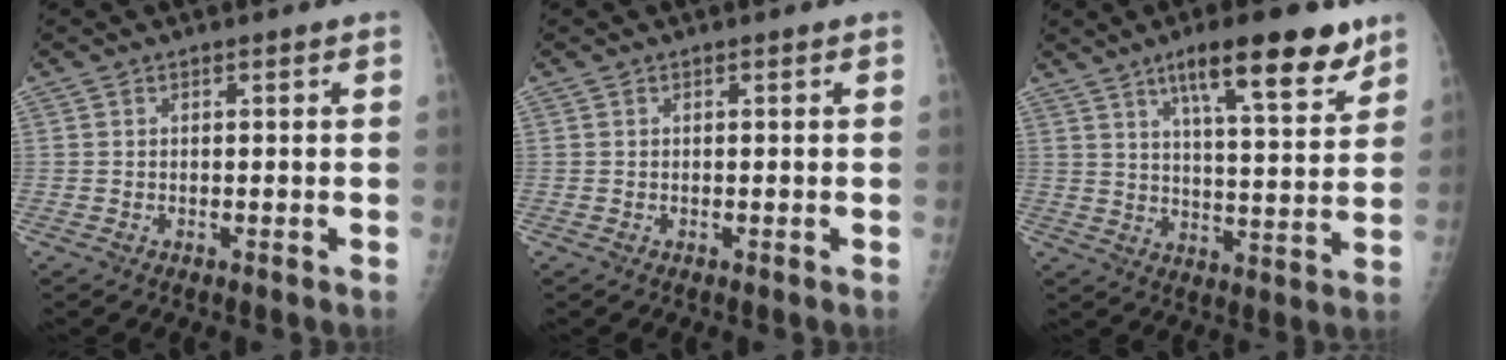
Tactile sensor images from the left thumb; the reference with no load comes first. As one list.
[{"total": 0.0}, {"total": 15.3, "force": [9.6, 3.7, 11.3], "torque": [-0.146, -0.046, 0.148]}]